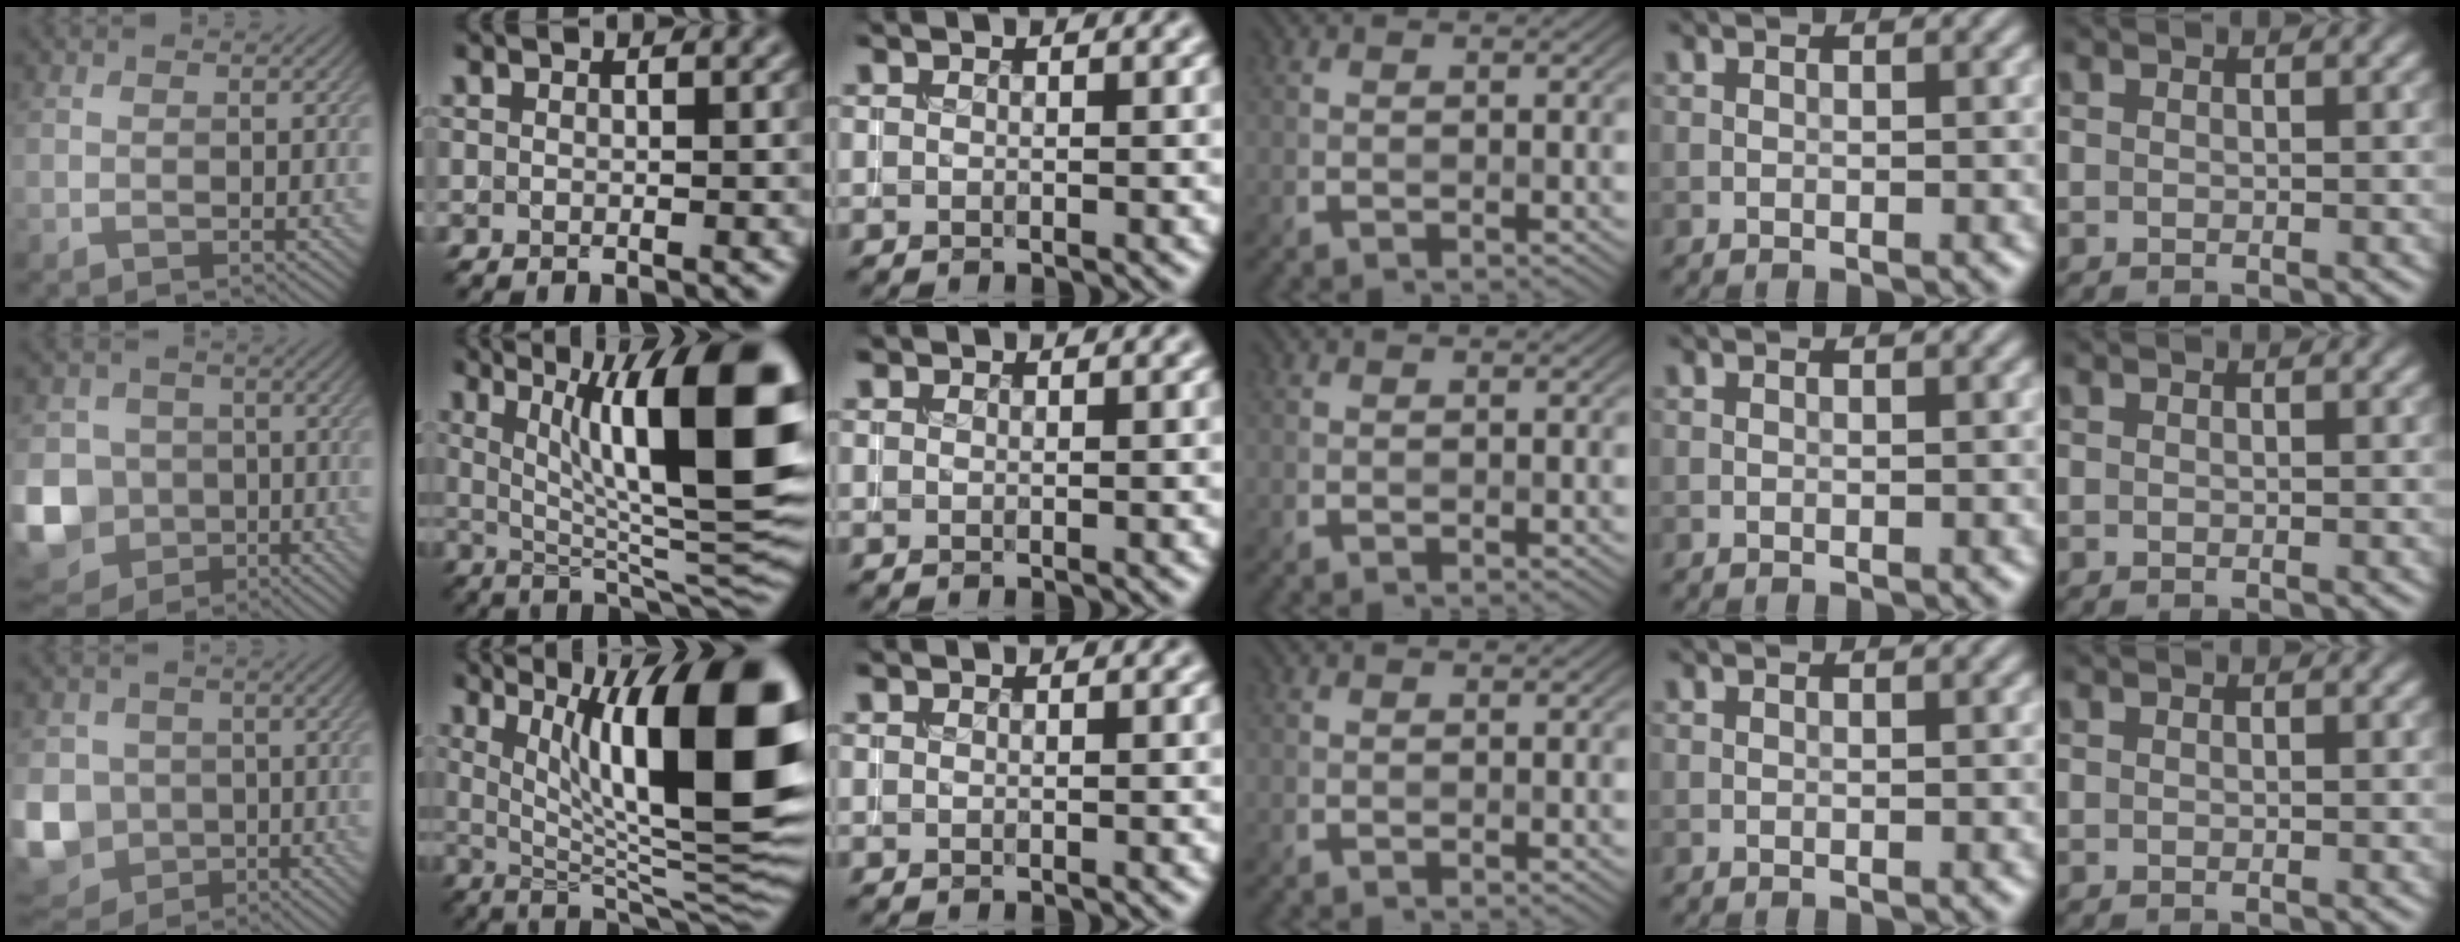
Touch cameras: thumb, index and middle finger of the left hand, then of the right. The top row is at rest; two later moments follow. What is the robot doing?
{"motion": "insert", "object": "coin"}